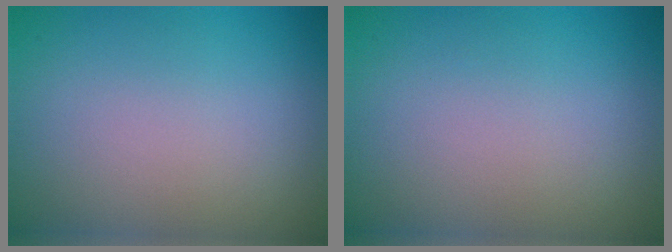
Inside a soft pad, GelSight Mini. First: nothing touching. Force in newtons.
{"total": 0.0}